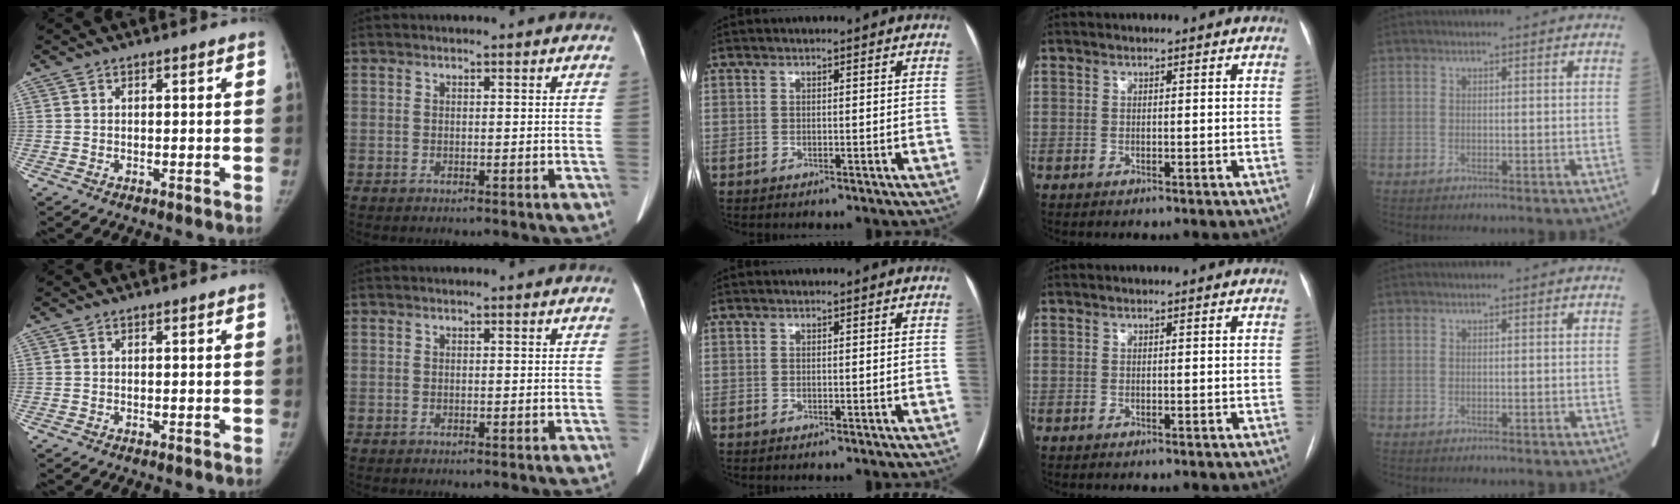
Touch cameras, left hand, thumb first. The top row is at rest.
{}